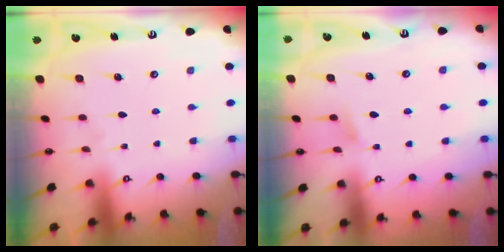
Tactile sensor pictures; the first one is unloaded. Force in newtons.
{"total": 4.6, "press": 4.5, "slide": 0.5}